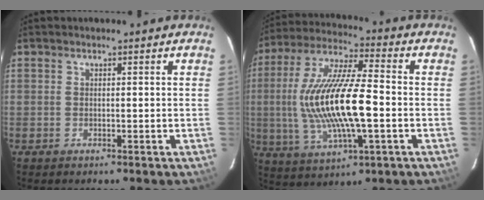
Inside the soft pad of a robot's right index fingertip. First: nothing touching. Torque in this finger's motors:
{"motor_torque": [1.49, -0.65, 1.05, 0.21]}